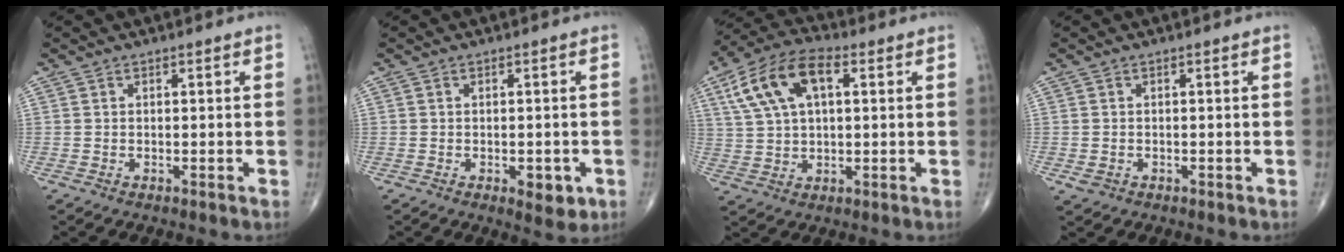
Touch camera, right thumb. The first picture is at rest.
{"total": 4.5, "force": [-1.5, 2.3, 3.6], "torque": [-0.029, -0.003, -0.014]}
{"total": 13.5, "force": [4.5, 7.0, 10.7], "torque": [-0.206, 0.019, 0.080]}
{"total": 1.5, "force": [-0.4, 1.3, 0.7], "torque": [-0.013, 0.002, -0.002]}